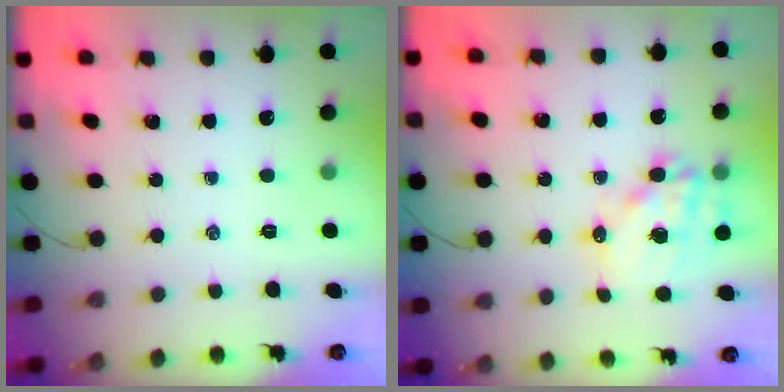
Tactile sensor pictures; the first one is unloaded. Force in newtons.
{"total": 14.9, "press": 14.5, "slide": 3.5}